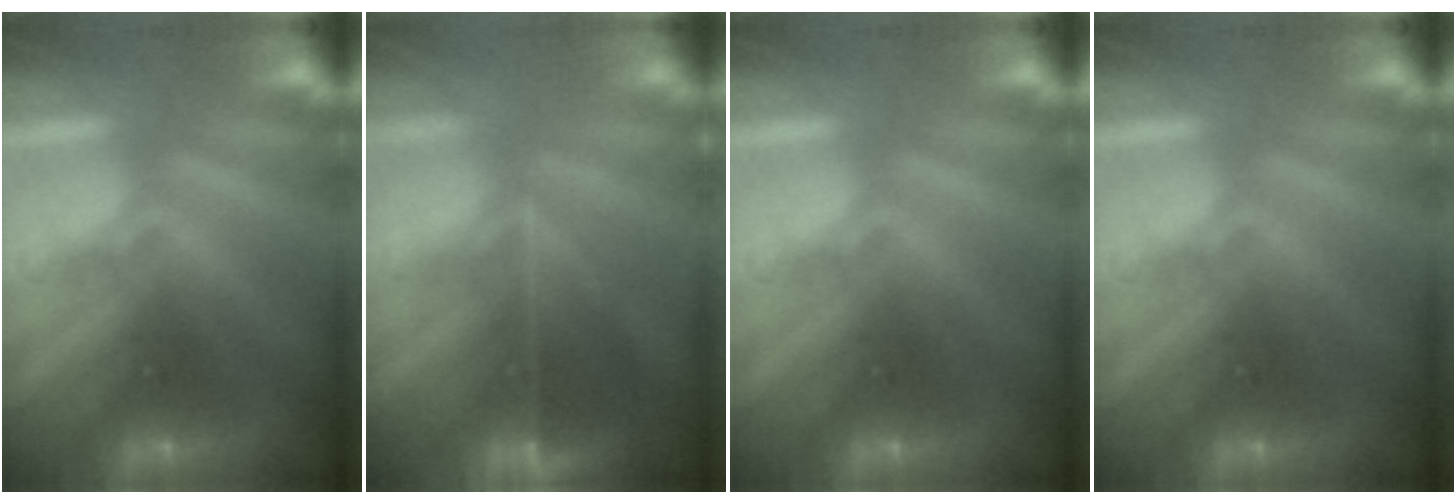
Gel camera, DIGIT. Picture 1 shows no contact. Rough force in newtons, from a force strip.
{"total": 7.4}
{"total": 0.0}
{"total": 0.0}